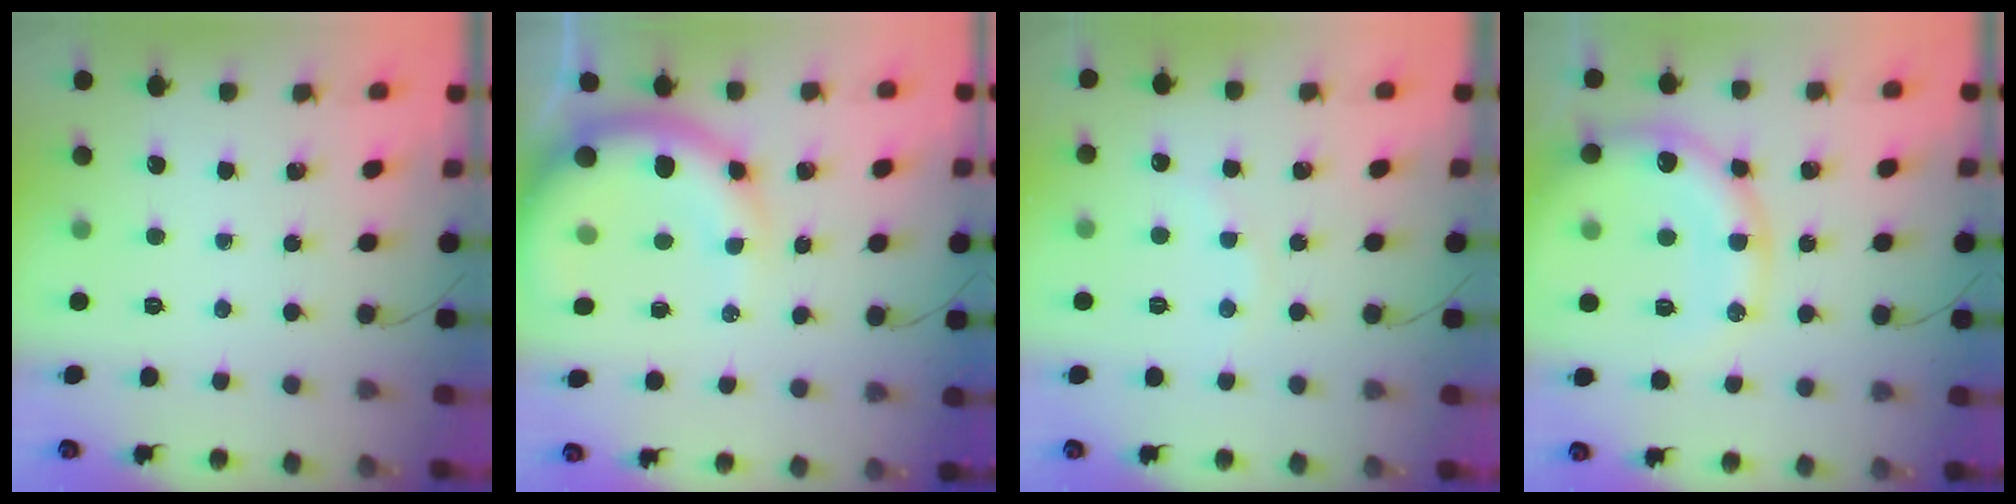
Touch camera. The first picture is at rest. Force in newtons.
{"total": 15.0, "press": 14.6, "slide": 3.8}
{"total": 5.6, "press": 5.5, "slide": 1.0}
{"total": 18.2, "press": 17.9, "slide": 3.2}